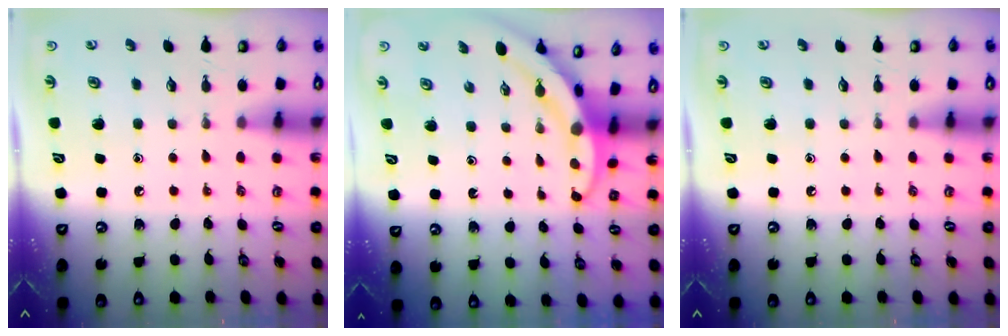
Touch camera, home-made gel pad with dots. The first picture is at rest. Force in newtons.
{"total": 3.2, "press": 3.2, "slide": 0.3}
{"total": 0.0}